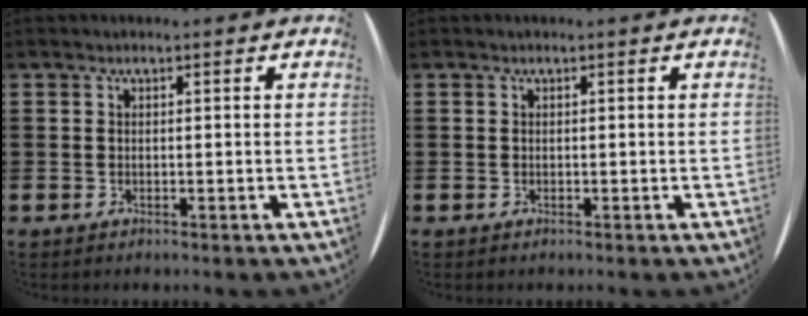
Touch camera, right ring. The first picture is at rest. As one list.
[{"total": 0.0}]